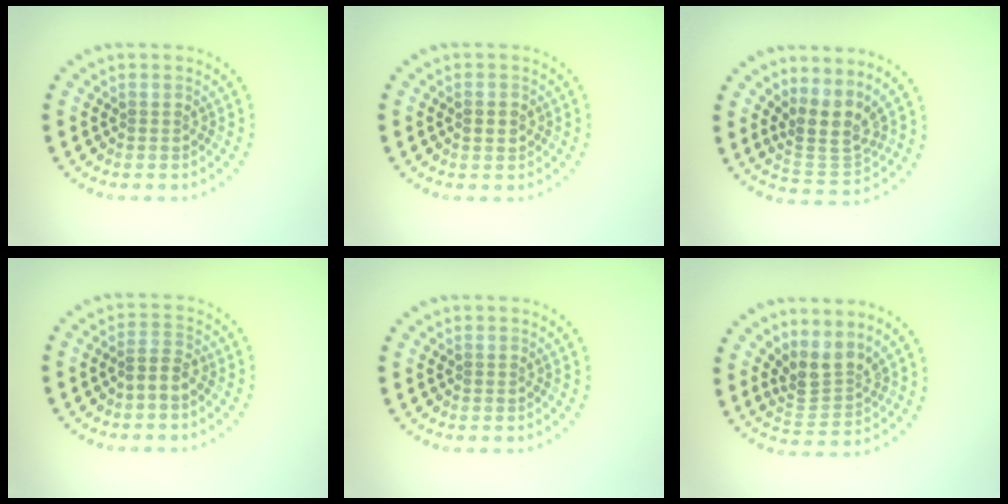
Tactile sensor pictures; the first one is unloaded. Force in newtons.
{"total": 1.8, "press": 1.8, "slide": 0.1}
{"total": 3.4, "press": 2.5, "slide": 2.3}
{"total": 1.9, "press": 1.7, "slide": 0.9}
{"total": 0.0}
{"total": 3.2, "press": 2.5, "slide": 2.1}